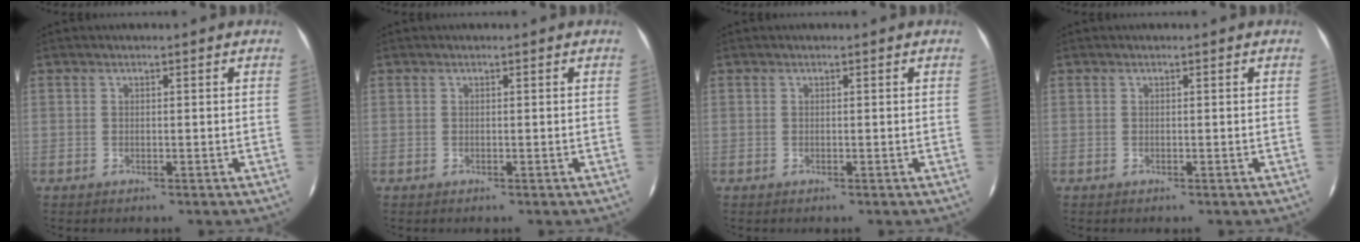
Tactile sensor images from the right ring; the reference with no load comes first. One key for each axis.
{"total": 0.0}
{"total": 0.0}
{"total": 0.0}